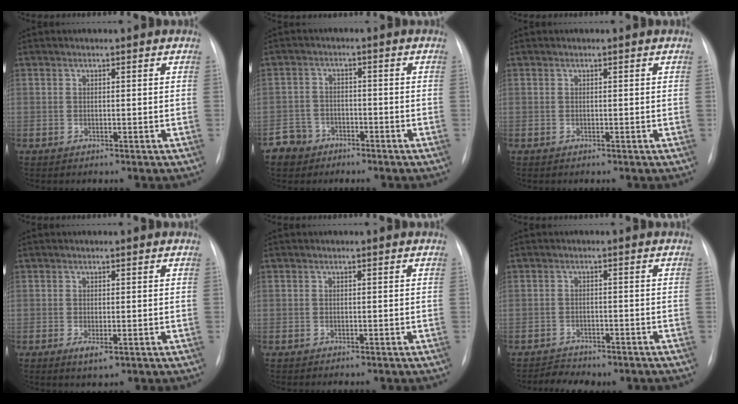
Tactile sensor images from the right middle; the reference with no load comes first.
{"total": 4.3, "force": [-2.9, 3.2, -0.1], "torque": [0.008, 0.008, -0.052]}
{"total": 0.0}
{"total": 2.2, "force": [-0.8, 0.7, 1.9], "torque": [-0.029, -0.004, -0.010]}
{"total": 0.6, "force": [-0.4, 0.4, 0.1], "torque": [-0.006, 0.004, -0.007]}
{"total": 3.5, "force": [-3.1, 1.5, 0.5], "torque": [-0.010, 0.002, -0.042]}